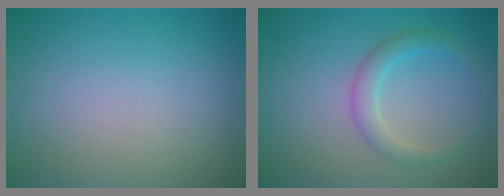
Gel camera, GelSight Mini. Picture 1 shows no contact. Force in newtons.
{"total": 2.4, "press": 2.4, "slide": 0.2}